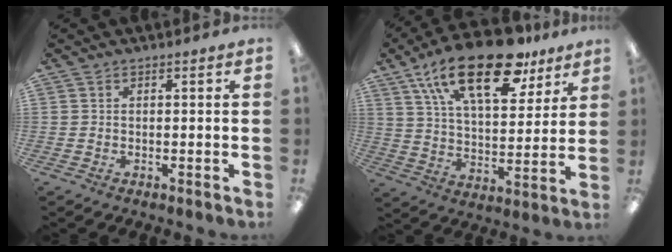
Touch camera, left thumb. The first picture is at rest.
{"total": 23.5, "force": [14.9, 10.1, 15.1], "torque": [-0.255, -0.068, 0.255]}